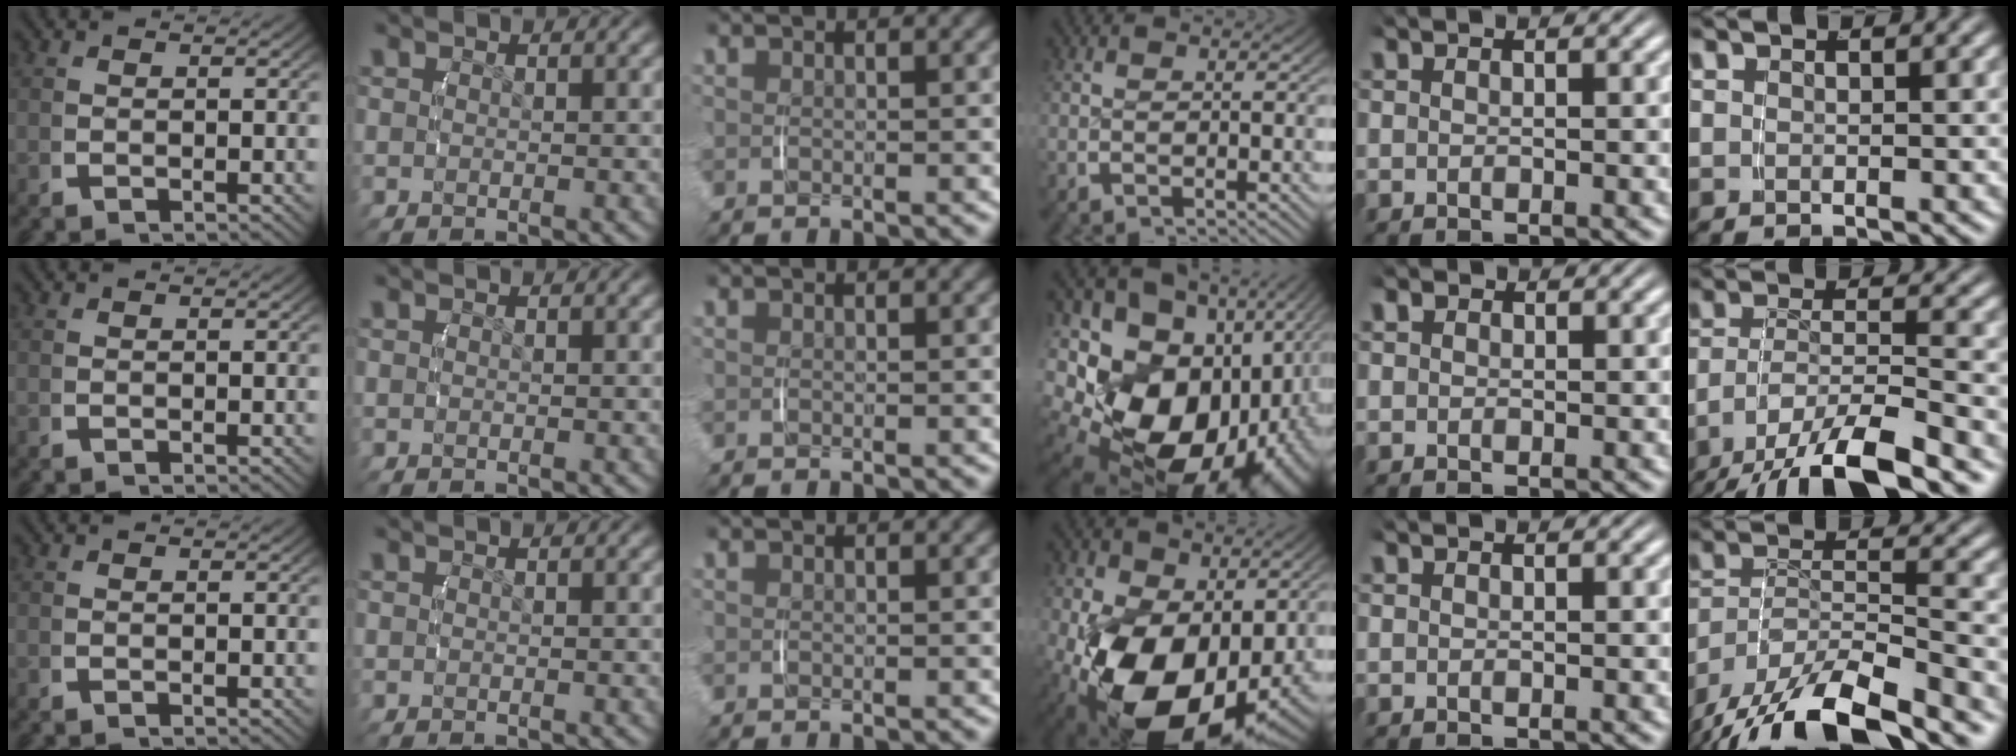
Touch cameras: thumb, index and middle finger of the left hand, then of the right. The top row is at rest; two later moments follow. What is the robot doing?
{"motion": "lift_and_place", "object": "backpack"}